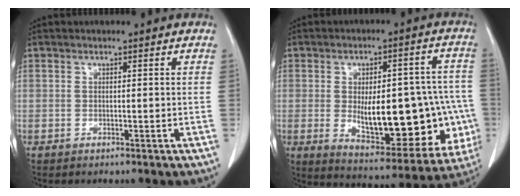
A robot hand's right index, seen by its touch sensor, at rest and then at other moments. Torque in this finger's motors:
{"motor_torque": [1.55, -0.59, 0.60, 0.18]}